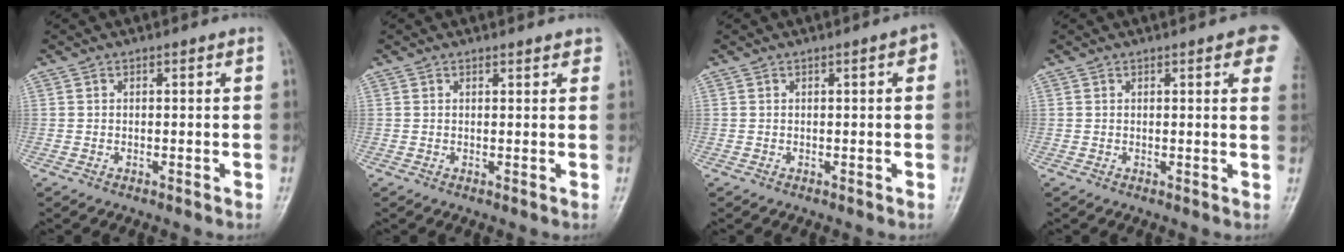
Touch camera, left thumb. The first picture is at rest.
{"total": 1.8, "force": [1.5, 0.7, 0.7], "torque": [0.003, -0.004, 0.014]}
{"total": 2.2, "force": [0.7, 0.5, 2.0], "torque": [-0.022, 0.003, 0.005]}
{"total": 7.2, "force": [3.7, 1.9, 5.9], "torque": [-0.047, -0.002, 0.038]}